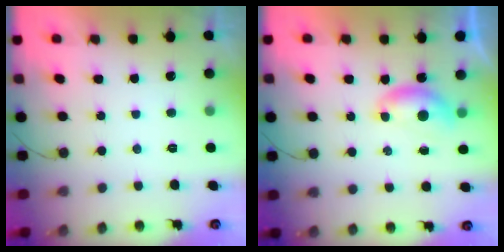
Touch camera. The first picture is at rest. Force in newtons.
{"total": 5.5, "press": 5.4, "slide": 0.8}